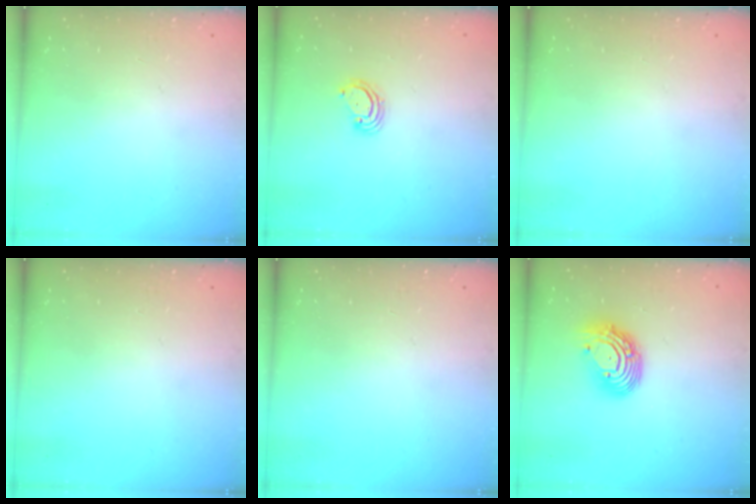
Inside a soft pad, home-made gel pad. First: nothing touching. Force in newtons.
{"total": 3.0, "press": 2.9, "slide": 0.3}
{"total": 0.0}
{"total": 0.0}
{"total": 0.0}
{"total": 11.5, "press": 11.5, "slide": 1.1}